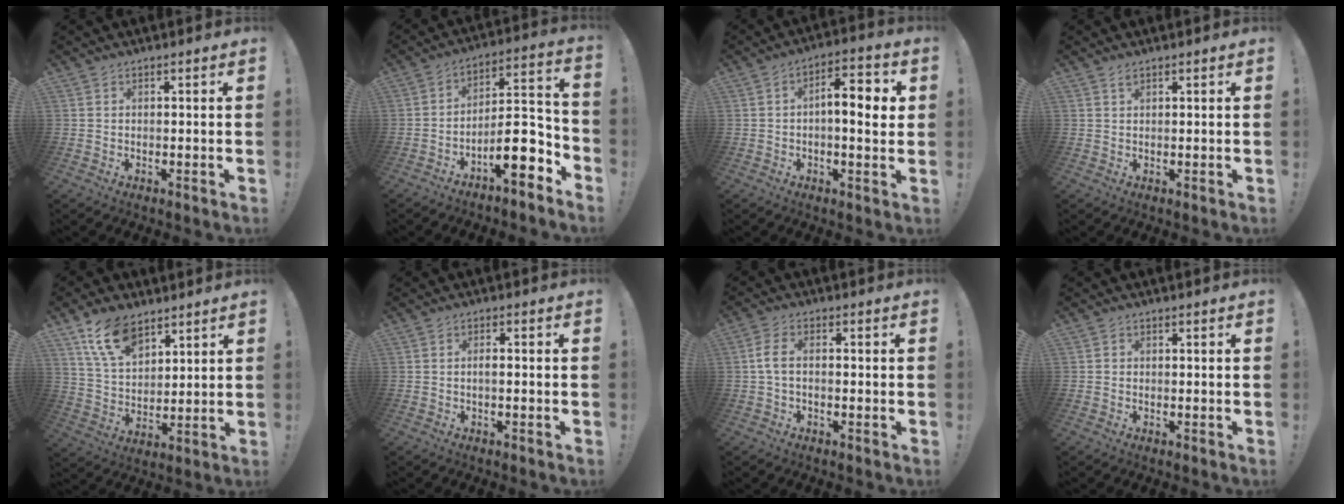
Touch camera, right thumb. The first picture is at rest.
{"total": 14.2, "force": [-7.0, 5.1, 11.2], "torque": [-0.158, 0.033, -0.112]}
{"total": 9.6, "force": [0.7, 3.8, 8.8], "torque": [-0.131, 0.009, 0.005]}
{"total": 1.0, "force": [0.8, 0.4, 0.6], "torque": [-0.011, -0.001, 0.014]}
{"total": 12.7, "force": [8.6, 6.5, 6.7], "torque": [-0.131, -0.036, 0.166]}
{"total": 1.8, "force": [-0.5, 0.4, 1.7], "torque": [-0.034, 0.006, -0.010]}
{"total": 4.7, "force": [-0.5, 2.0, 4.2], "torque": [-0.089, 0.004, -0.009]}
{"total": 0.6, "force": [-0.2, 0.5, 0.0], "torque": [-0.008, 0.004, -0.002]}